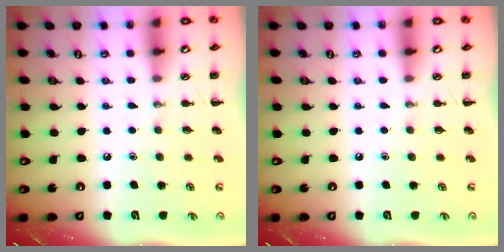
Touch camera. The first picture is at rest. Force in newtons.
{"total": 0.0}